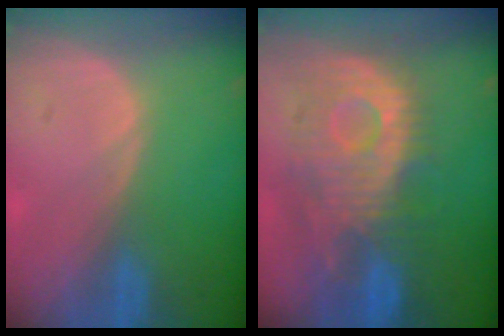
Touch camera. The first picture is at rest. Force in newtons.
{"total": 11.2, "press": 10.3, "slide": 4.5}